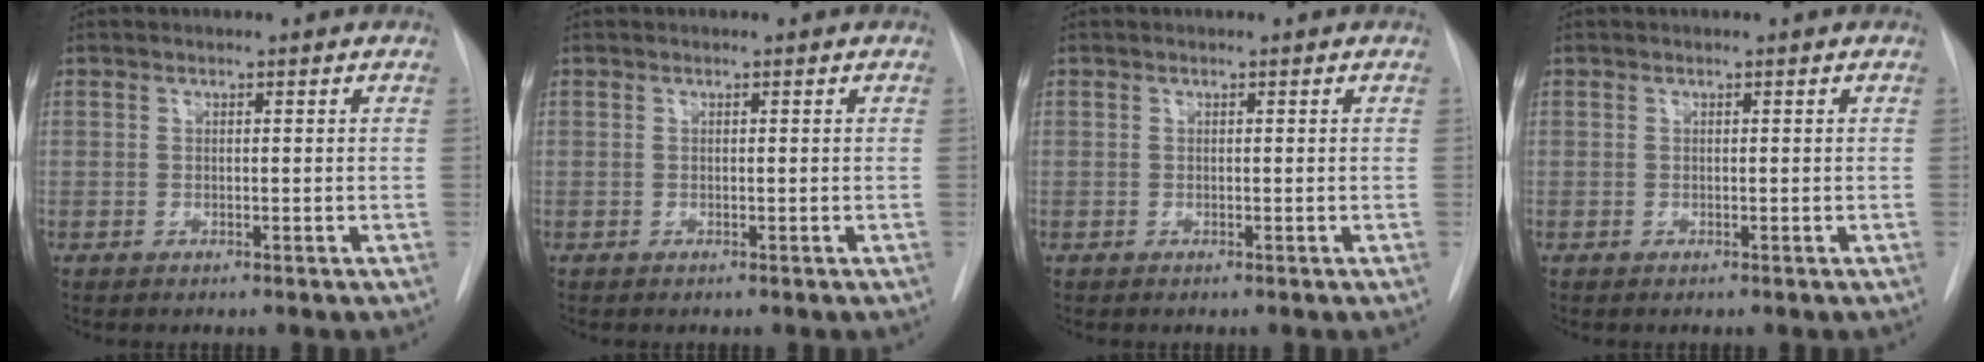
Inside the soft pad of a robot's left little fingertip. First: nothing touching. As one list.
[{"total": 0.0}, {"total": 0.0}, {"total": 0.0}]